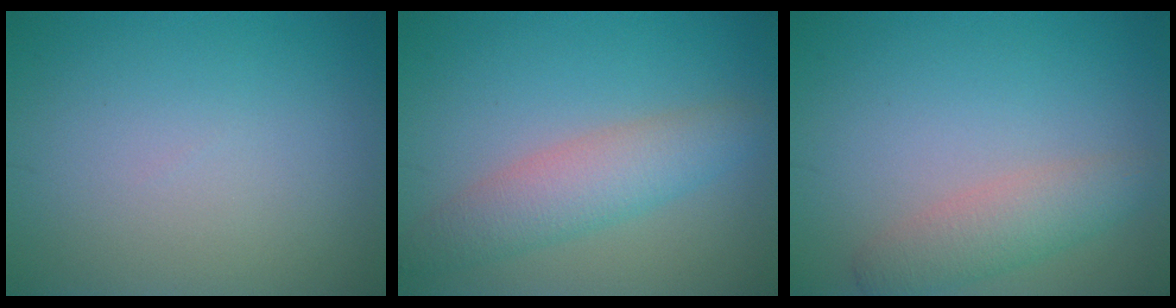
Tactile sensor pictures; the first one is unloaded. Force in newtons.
{"total": 4.3, "press": 4.3, "slide": 0.1}
{"total": 3.2, "press": 3.2, "slide": 0.1}